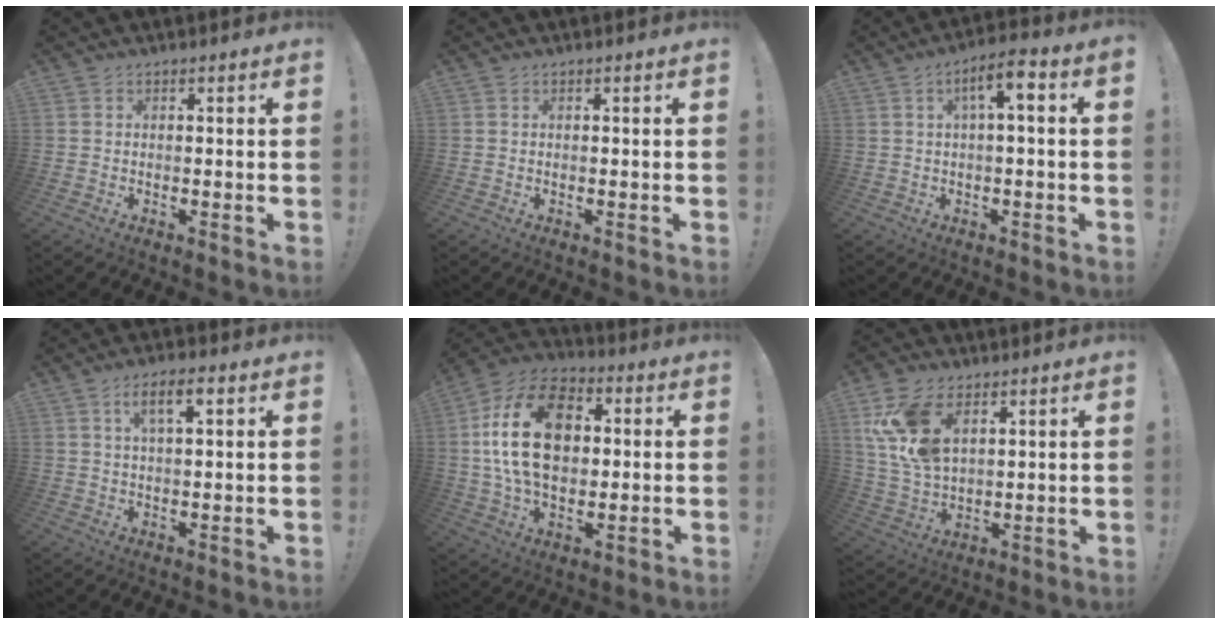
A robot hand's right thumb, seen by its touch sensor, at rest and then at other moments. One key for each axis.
{"total": 0.0}
{"total": 7.2, "fx": 1.5, "fy": 1.5, "fz": 6.9, "tx": -0.114, "ty": 0.002, "tz": 0.020}
{"total": 6.3, "fx": 2.6, "fy": 1.8, "fz": 5.4, "tx": -0.087, "ty": -0.001, "tz": 0.039}
{"total": 22.5, "fx": 2.9, "fy": 14.9, "fz": 16.6, "tx": -0.293, "ty": 0.007, "tz": 0.051}
{"total": 13.6, "fx": 6.1, "fy": 8.2, "fz": 9.0, "tx": -0.179, "ty": -0.017, "tz": 0.119}